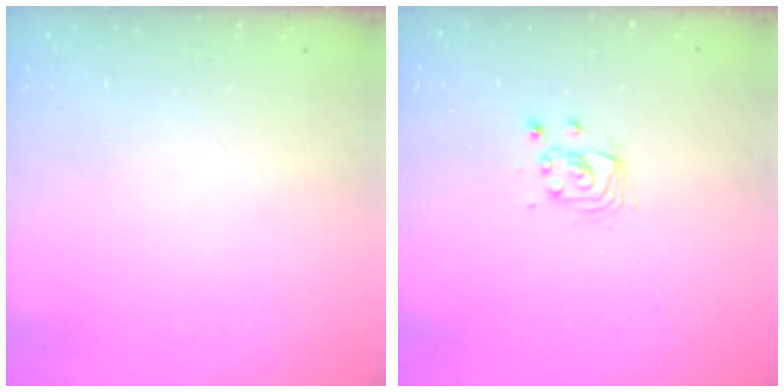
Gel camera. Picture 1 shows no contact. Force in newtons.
{"total": 2.7, "press": 2.7, "slide": 0.2}